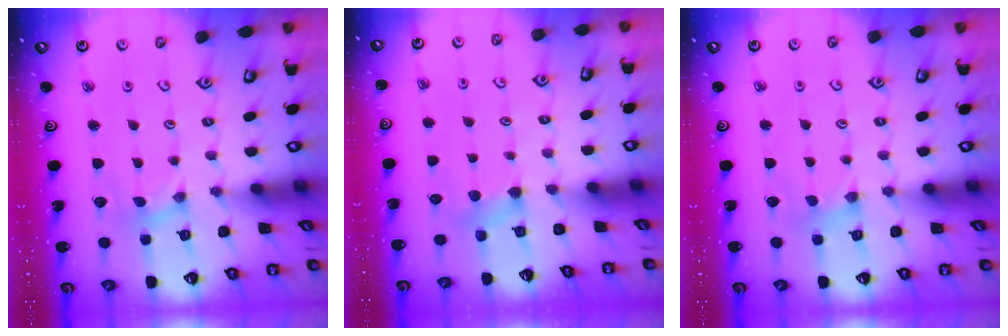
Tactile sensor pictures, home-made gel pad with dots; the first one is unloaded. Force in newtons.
{"total": 4.6, "press": 4.6, "slide": 0.5}
{"total": 1.2, "press": 1.2, "slide": 0.3}